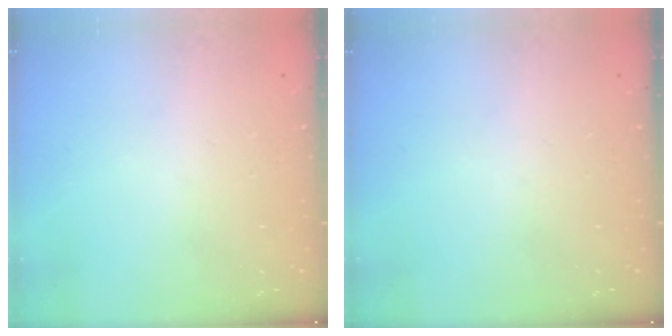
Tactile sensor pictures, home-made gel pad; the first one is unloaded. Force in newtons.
{"total": 0.0}